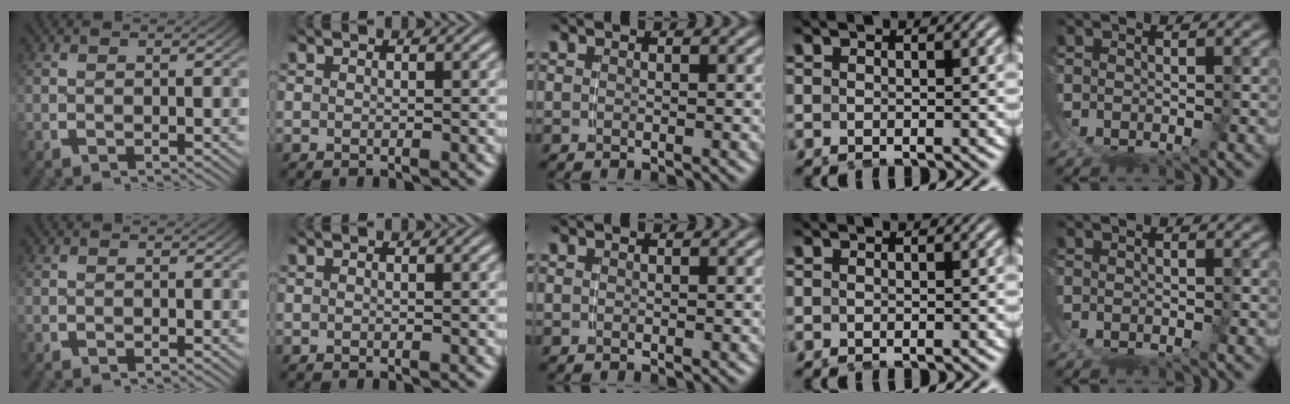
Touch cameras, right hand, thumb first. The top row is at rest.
{}